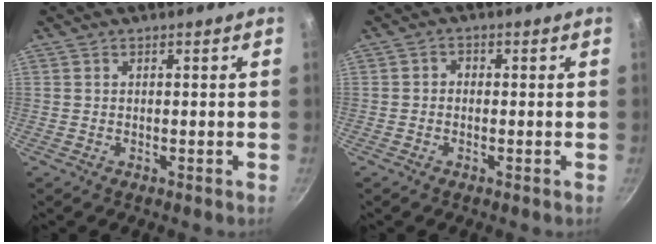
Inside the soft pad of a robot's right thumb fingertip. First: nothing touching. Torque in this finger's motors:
{"motor_torque": [-0.43, 0.02, -0.31, 0.15, 0.02]}